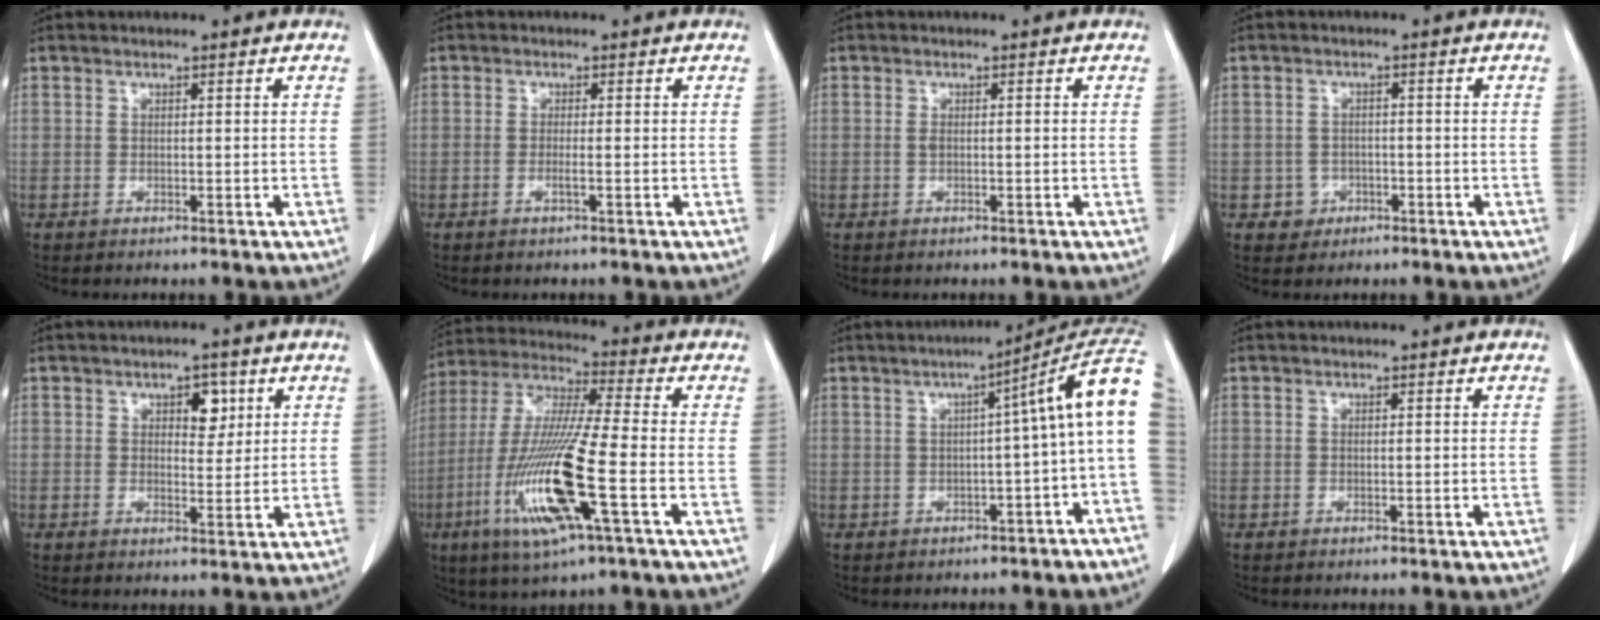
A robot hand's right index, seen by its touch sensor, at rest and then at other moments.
{"total": 1.0, "force": [-0.4, -0.2, 0.9], "torque": [-0.015, 0.001, -0.006]}
{"total": 0.7, "force": [0.0, 0.3, 0.6], "torque": [-0.011, 0.002, 0.003]}
{"total": 2.9, "force": [-1.1, 2.7, 0.1], "torque": [0.008, 0.014, -0.014]}
{"total": 3.9, "force": [1.8, 2.1, 2.8], "torque": [-0.036, 0.003, 0.026]}
{"total": 16.6, "force": [-5.3, 0.5, 15.7], "torque": [-0.329, -0.018, -0.102]}
{"total": 9.2, "force": [0.4, 0.0, 9.2], "torque": [-0.107, 0.036, -0.005]}
{"total": 0.0}